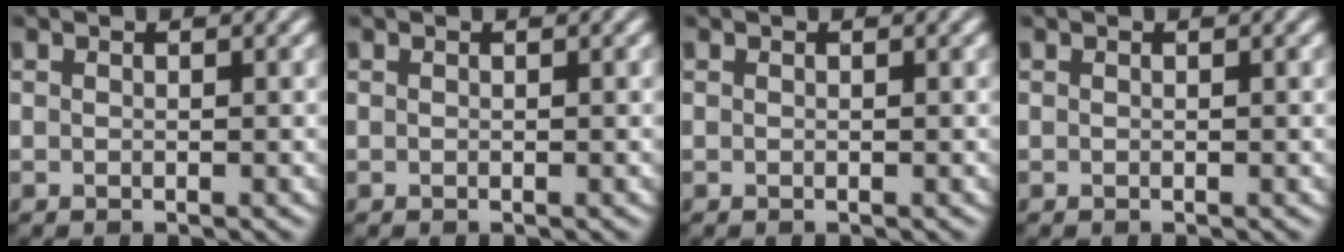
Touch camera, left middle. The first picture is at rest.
{"total": 0.0}
{"total": 0.0}
{"total": 0.0}